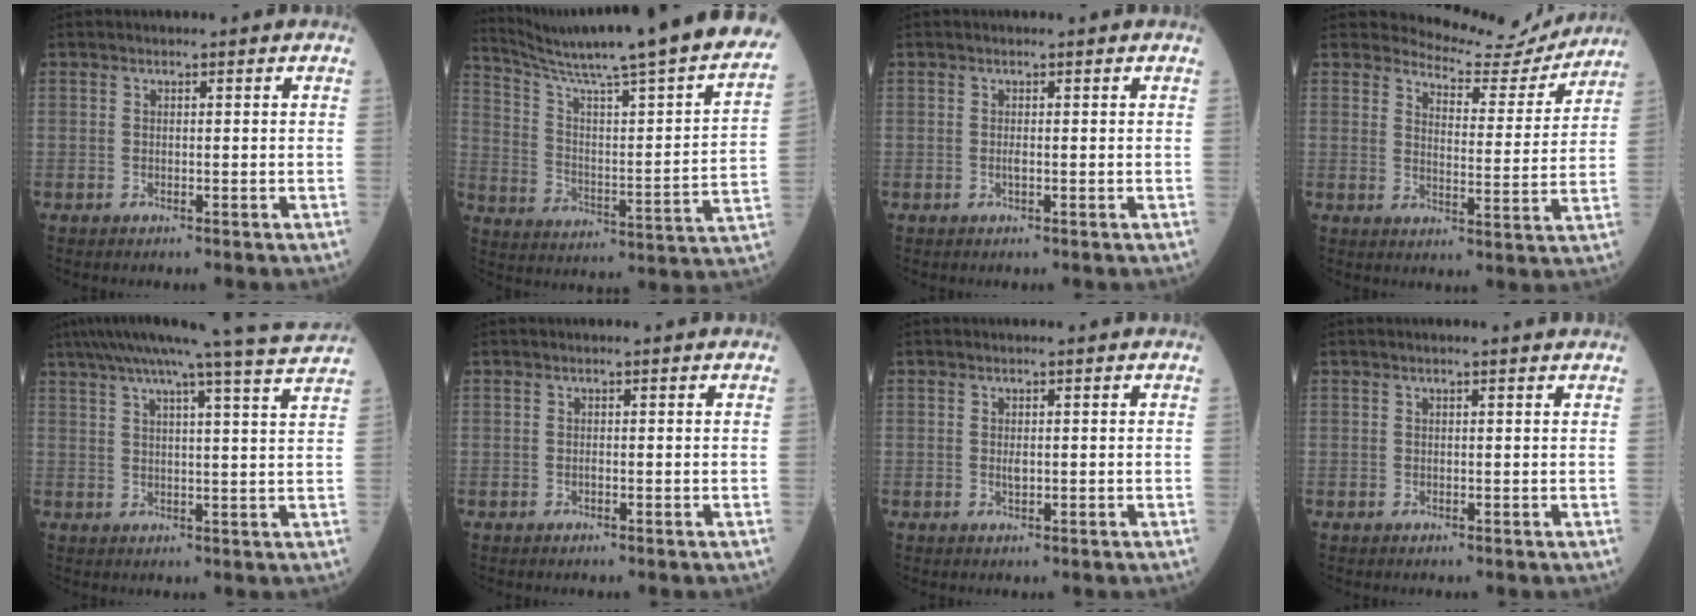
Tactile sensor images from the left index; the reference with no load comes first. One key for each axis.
{"total": 29.1, "fx": 25.1, "fy": -0.2, "fz": 14.8, "tx": -0.240, "ty": -0.087, "tz": 0.338}
{"total": 0.6, "fx": 0.0, "fy": 0.0, "fz": 0.6, "tx": -0.015, "ty": 0.000, "tz": -0.001}
{"total": 10.1, "fx": 10.0, "fy": 1.6, "fz": -0.3, "tx": 0.003, "ty": -0.024, "tz": 0.125}
{"total": 16.1, "fx": 13.9, "fy": -2.1, "fz": 7.7, "tx": -0.131, "ty": -0.011, "tz": 0.176}
{"total": 0.0}
{"total": 1.0, "fx": 0.2, "fy": 0.3, "fz": 0.9, "tx": -0.018, "ty": -0.002, "tz": 0.004}
{"total": 2.0, "fx": 1.7, "fy": -0.1, "fz": 1.1, "tx": -0.016, "ty": 0.011, "tz": 0.019}